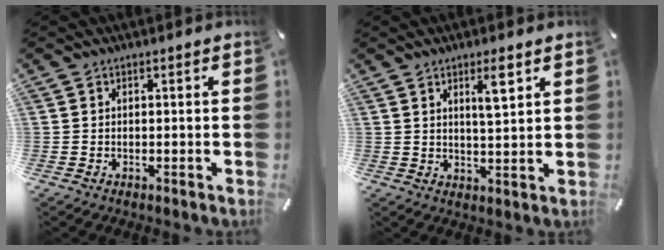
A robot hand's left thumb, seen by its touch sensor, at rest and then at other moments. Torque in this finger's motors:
{"motor_torque": [0.82, 0.55, 0.89, -0.44, 0.01]}